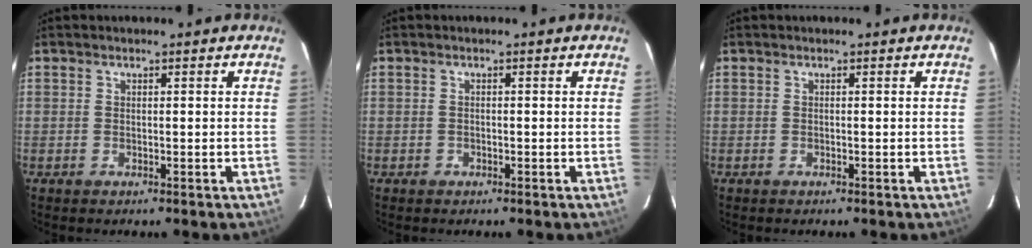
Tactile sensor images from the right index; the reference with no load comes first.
{"total": 0.7, "force": [-0.4, 0.6, -0.1], "torque": [0.002, 0.003, -0.005]}
{"total": 0.0}